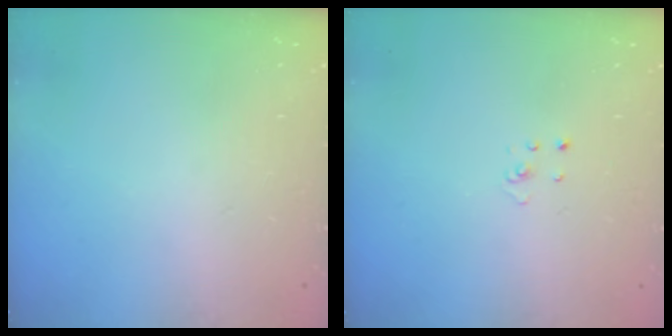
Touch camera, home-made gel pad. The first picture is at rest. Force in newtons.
{"total": 1.5, "press": 1.5, "slide": 0.1}